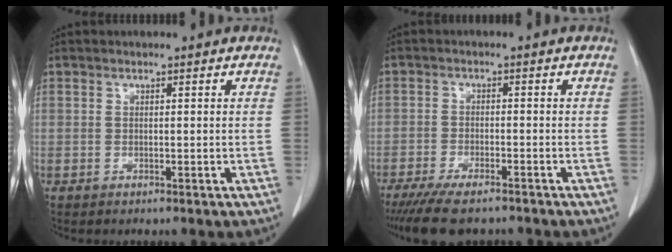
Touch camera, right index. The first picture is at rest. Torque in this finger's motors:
{"motor_torque": [1.10, -1.03, 0.41, 0.11]}